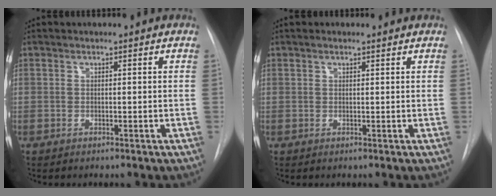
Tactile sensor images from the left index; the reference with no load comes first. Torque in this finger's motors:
{"motor_torque": [0.12, -1.06, -0.27, 0.00]}